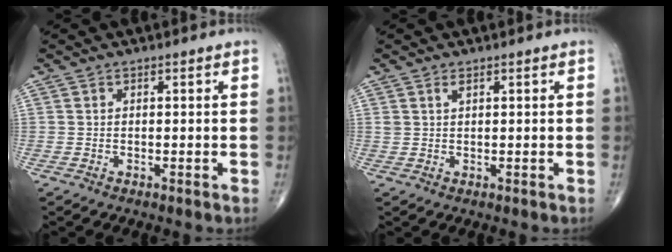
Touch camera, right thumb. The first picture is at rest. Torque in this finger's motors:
{"motor_torque": [-0.12, 0.04, 0.20, 0.19, 0.00]}